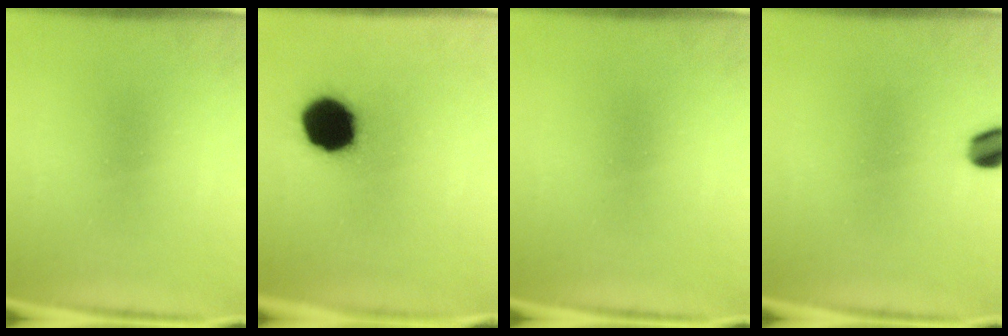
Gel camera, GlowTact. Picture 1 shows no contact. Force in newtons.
{"total": 16.2}
{"total": 0.0}
{"total": 4.5}